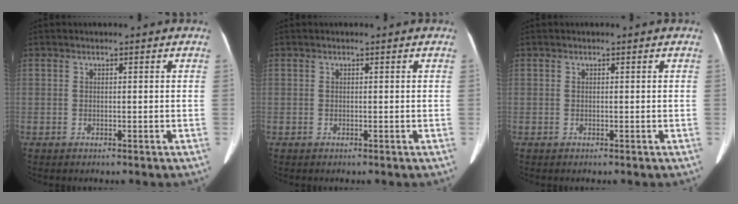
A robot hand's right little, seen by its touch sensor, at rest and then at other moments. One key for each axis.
{"total": 0.0}
{"total": 0.0}